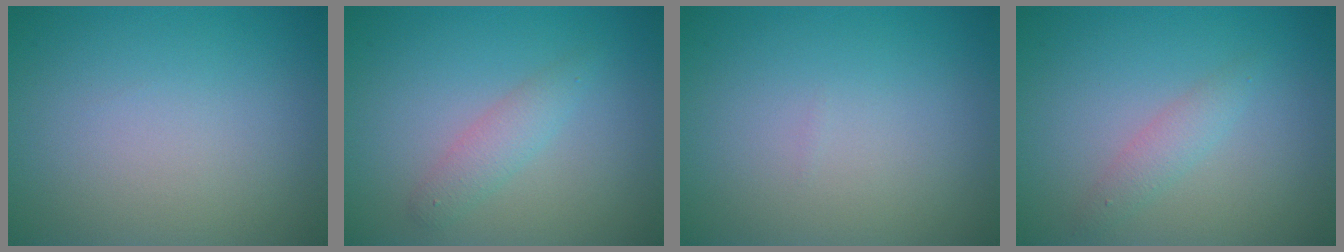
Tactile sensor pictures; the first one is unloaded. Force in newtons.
{"total": 1.9, "press": 1.9, "slide": 0.0}
{"total": 0.0}
{"total": 1.6, "press": 1.6, "slide": 0.0}